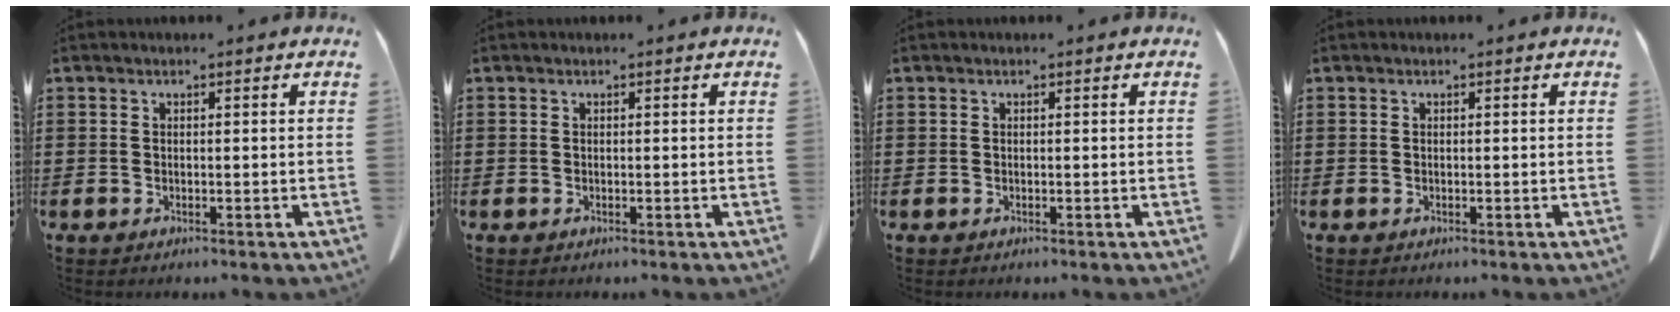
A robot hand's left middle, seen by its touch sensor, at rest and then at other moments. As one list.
[{"total": 0.0}, {"total": 0.0}, {"total": 0.0}]